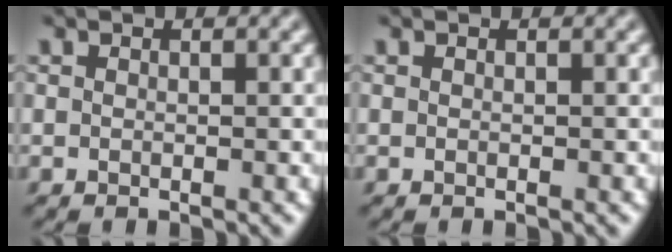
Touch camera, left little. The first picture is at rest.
{"total": 0.0}